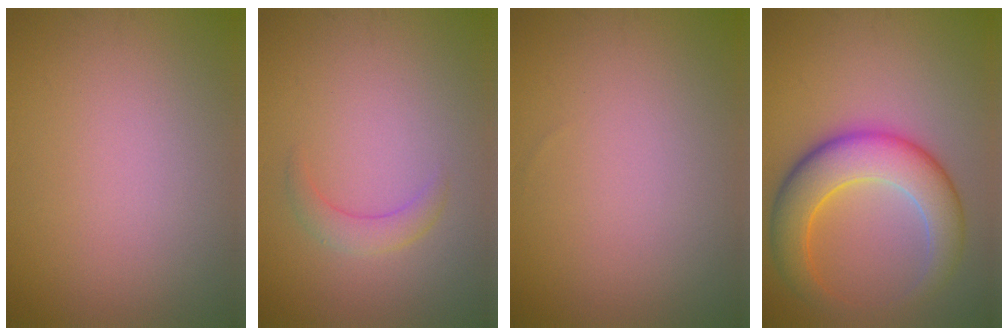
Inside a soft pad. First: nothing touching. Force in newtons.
{"total": 1.9, "press": 1.9, "slide": 0.2}
{"total": 0.0}
{"total": 7.7, "press": 7.7, "slide": 0.3}